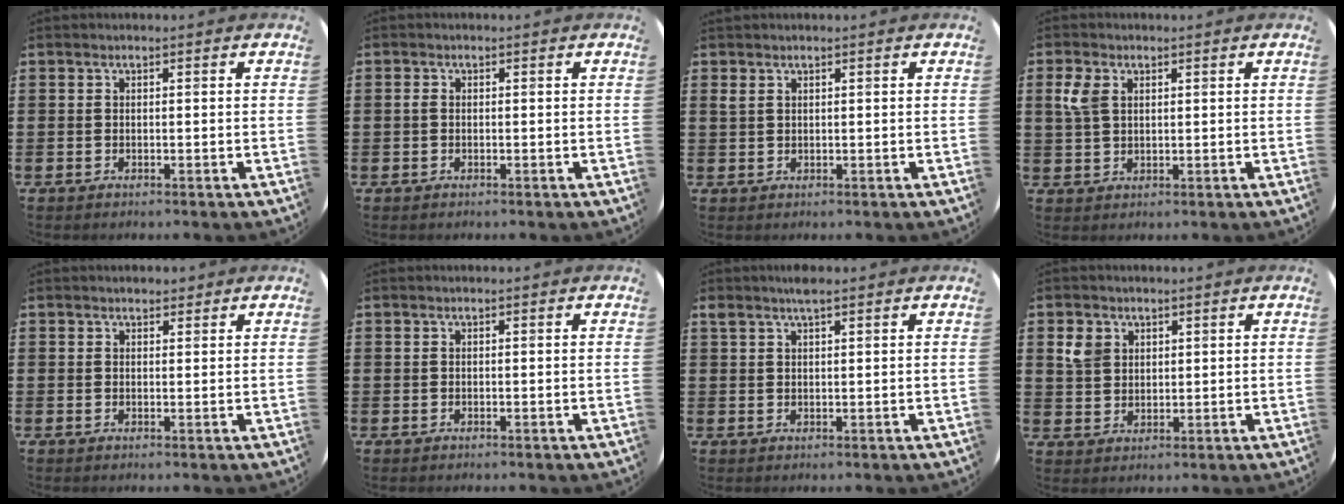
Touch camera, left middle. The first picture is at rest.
{"total": 0.6, "force": [-0.1, 0.5, 0.4], "torque": [-0.010, 0.003, -0.003]}
{"total": 1.1, "force": [0.8, 0.5, 0.3], "torque": [-0.009, 0.004, 0.016]}
{"total": 3.8, "force": [1.9, 2.3, 2.4], "torque": [-0.055, 0.010, 0.034]}
{"total": 1.3, "force": [1.3, 0.4, 0.1], "torque": [0.007, 0.001, 0.022]}
{"total": 0.0}
{"total": 2.3, "force": [1.8, 0.4, 1.3], "torque": [-0.027, 0.005, 0.032]}
{"total": 3.3, "force": [1.9, 2.6, 0.9], "torque": [-0.018, 0.003, 0.036]}